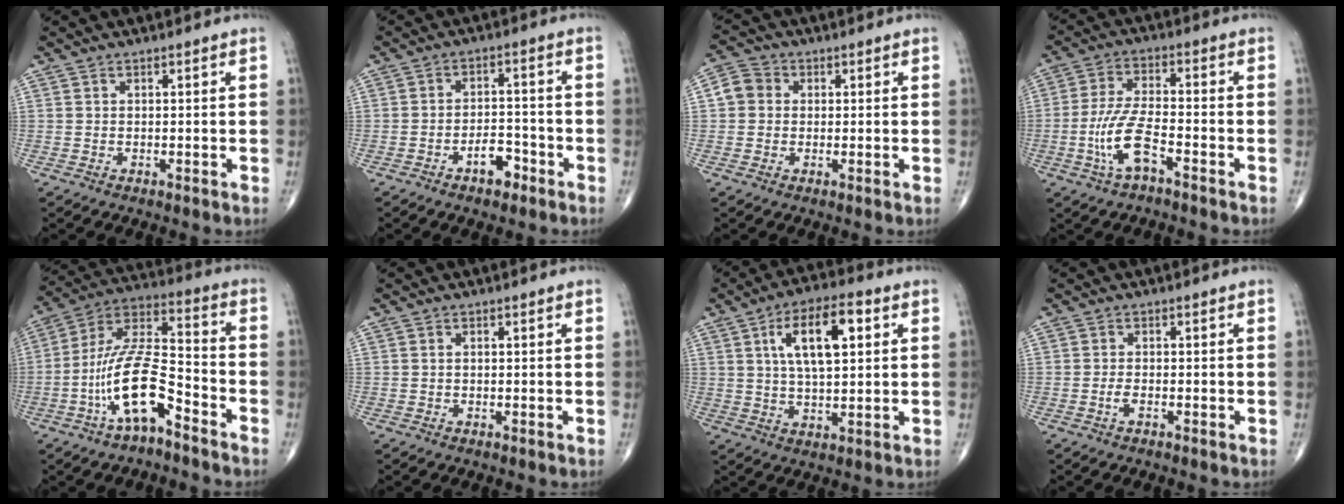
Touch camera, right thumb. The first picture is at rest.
{"total": 5.0, "force": [-2.9, 2.6, 3.1], "torque": [-0.034, 0.029, -0.047]}
{"total": 4.6, "force": [0.3, 4.1, 1.9], "torque": [-0.024, 0.010, -0.003]}
{"total": 8.7, "force": [-3.8, 2.8, 7.4], "torque": [-0.159, 0.027, -0.072]}
{"total": 15.0, "force": [-7.0, 5.3, 12.2], "torque": [-0.236, 0.066, -0.132]}
{"total": 0.0}
{"total": 12.6, "force": [3.8, 5.1, 10.8], "torque": [-0.174, 0.005, 0.061]}
{"total": 1.3, "force": [-0.6, 0.4, 1.1], "torque": [-0.024, 0.002, -0.013]}